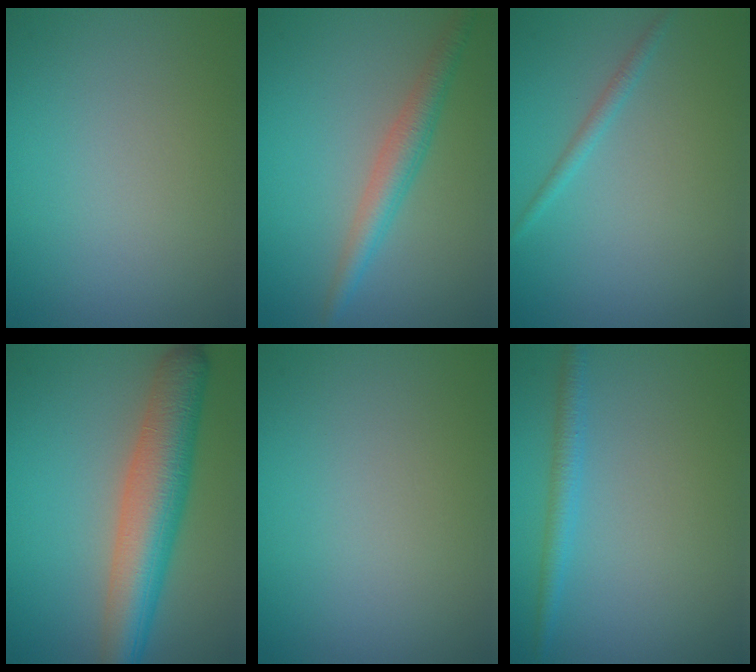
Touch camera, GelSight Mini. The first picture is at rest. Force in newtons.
{"total": 2.8, "press": 2.8, "slide": 0.1}
{"total": 1.0, "press": 1.0, "slide": 0.1}
{"total": 7.5, "press": 7.5, "slide": 0.2}
{"total": 0.0}
{"total": 1.8, "press": 1.8, "slide": 0.1}